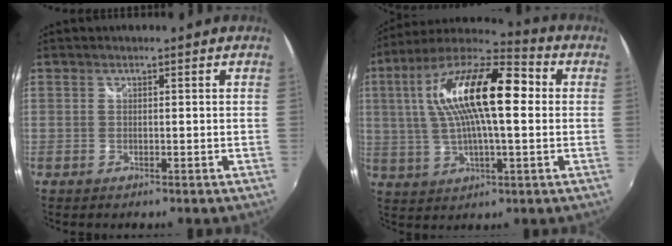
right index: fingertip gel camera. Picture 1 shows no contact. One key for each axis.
{"total": 20.0, "fx": 3.7, "fy": 6.4, "fz": 18.6, "tx": -0.342, "ty": 0.025, "tz": 0.049}